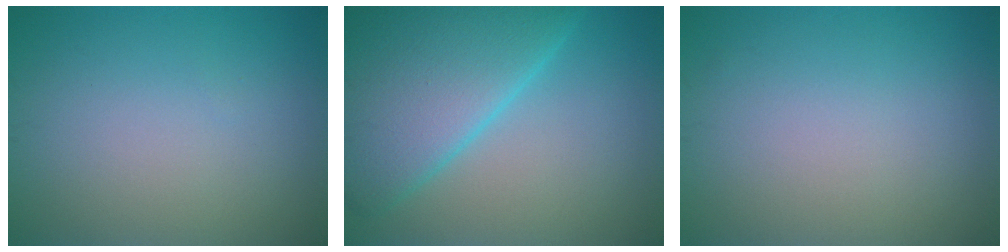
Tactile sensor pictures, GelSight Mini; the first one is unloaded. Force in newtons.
{"total": 9.9, "press": 9.8, "slide": 0.7}
{"total": 0.0}